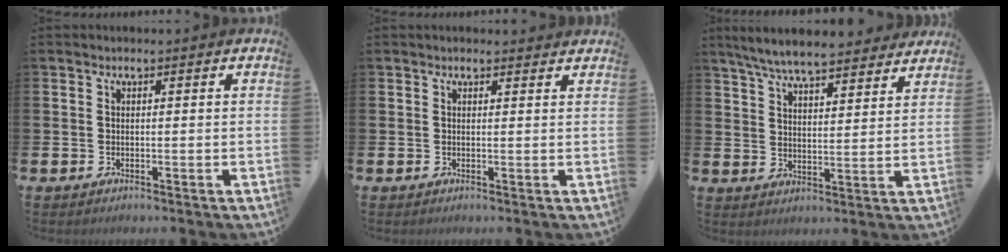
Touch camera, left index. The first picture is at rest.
{"total": 1.0, "force": [0.9, 0.4, 0.1], "torque": [0.008, 0.000, 0.015]}
{"total": 7.3, "force": [6.9, 1.1, 2.1], "torque": [-0.061, -0.039, 0.122]}